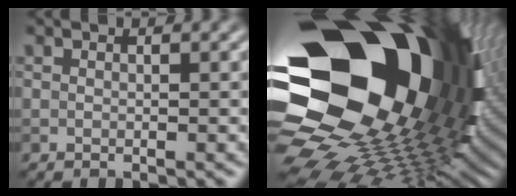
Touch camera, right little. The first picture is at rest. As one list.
[{"total": 23.4, "force": [3.6, 16.0, 16.7], "torque": [-0.298, -0.046, 0.041]}]